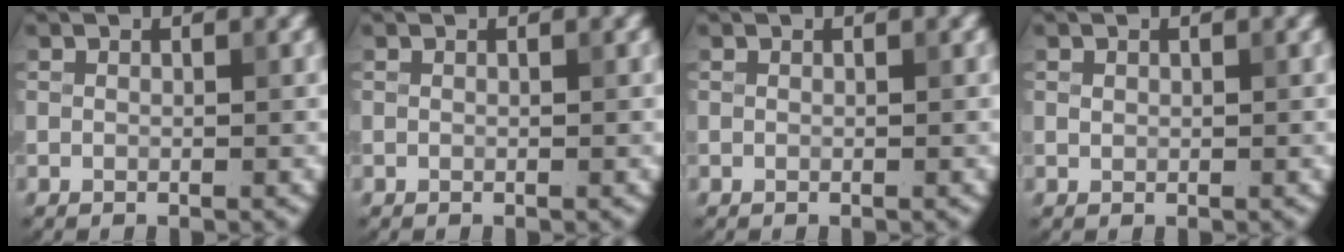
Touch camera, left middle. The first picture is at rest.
{"total": 0.0}
{"total": 0.0}
{"total": 0.6, "force": [0.3, 0.5, 0.2], "torque": [-0.003, 0.001, 0.006]}